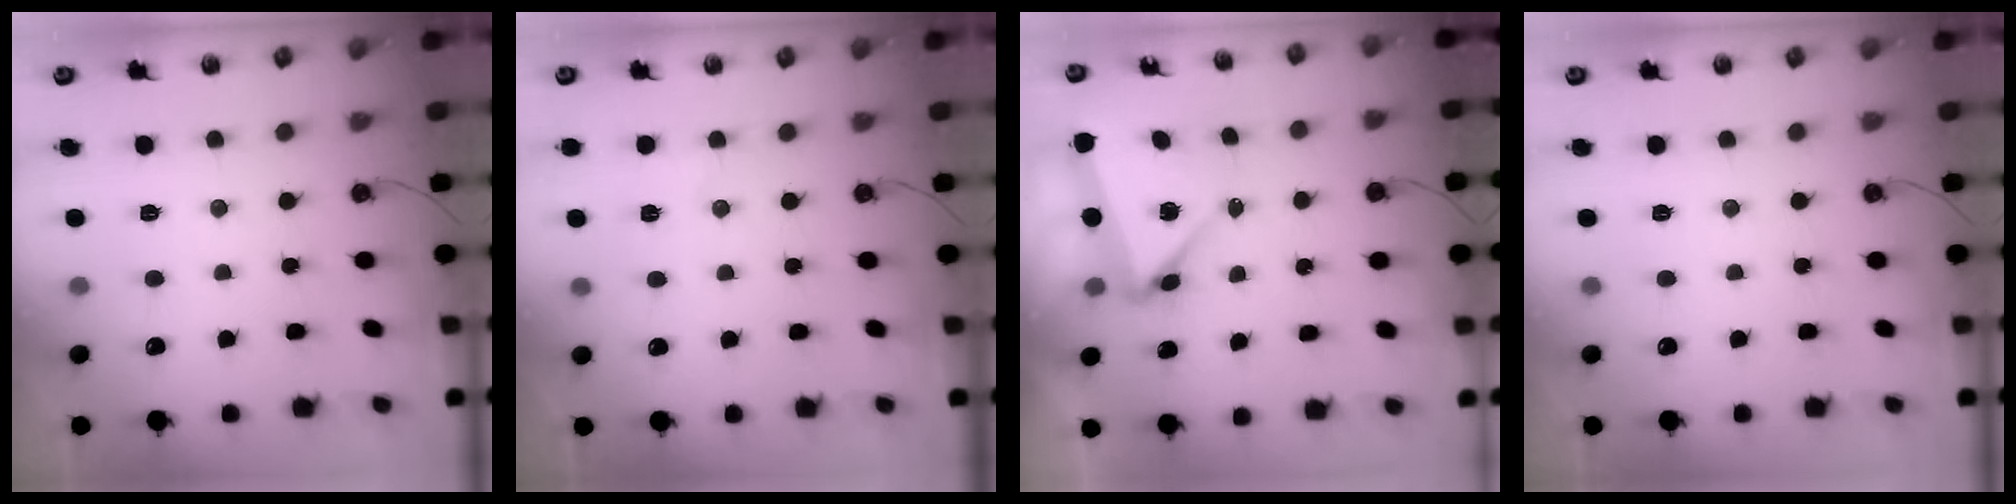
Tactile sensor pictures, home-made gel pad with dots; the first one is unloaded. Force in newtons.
{"total": 3.3, "press": 2.6, "slide": 2.1}
{"total": 5.5, "press": 5.5, "slide": 0.6}
{"total": 0.0}